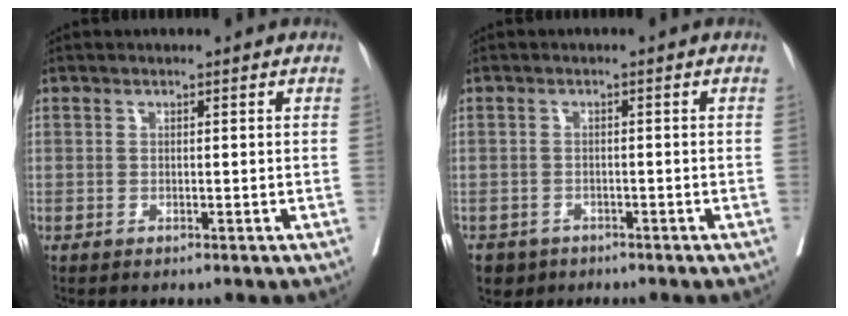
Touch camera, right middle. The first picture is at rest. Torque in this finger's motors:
{"motor_torque": [-0.01, -0.06, 0.00, 0.01]}